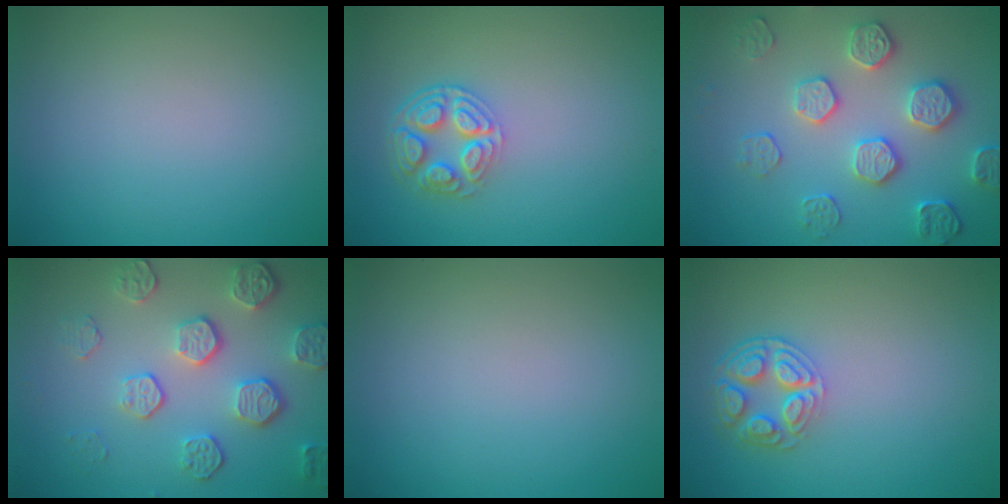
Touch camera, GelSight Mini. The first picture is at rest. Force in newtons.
{"total": 4.5, "press": 3.3, "slide": 3.0}
{"total": 3.9, "press": 3.6, "slide": 1.7}
{"total": 5.4, "press": 4.2, "slide": 3.3}
{"total": 0.0}
{"total": 4.3, "press": 3.4, "slide": 2.7}